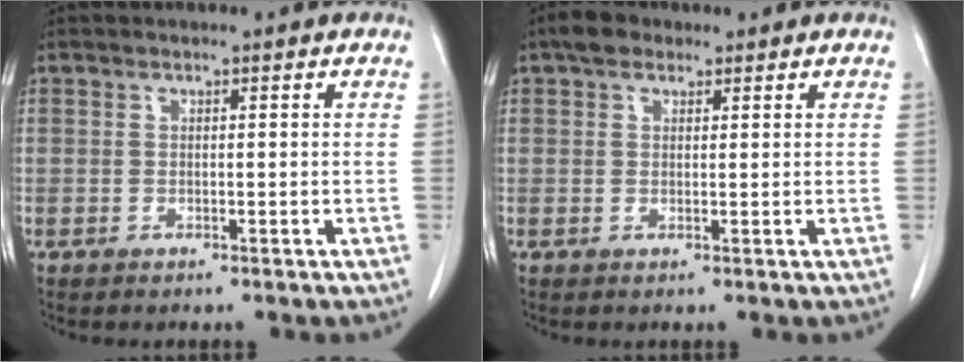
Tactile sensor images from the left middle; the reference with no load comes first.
{"total": 2.9, "force": [2.0, 1.8, 1.3], "torque": [-0.028, 0.015, 0.032]}